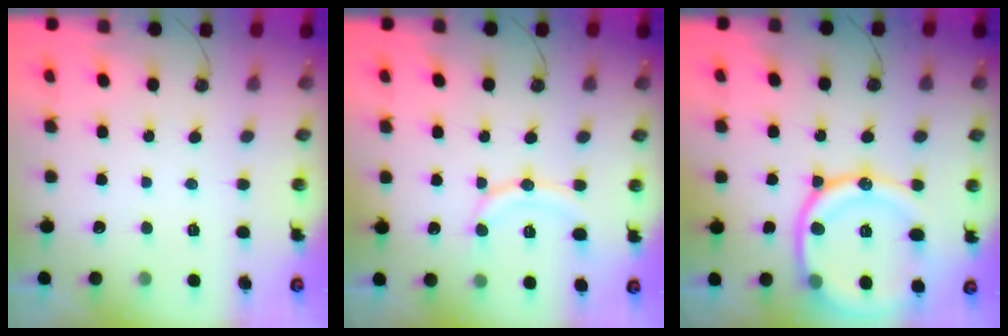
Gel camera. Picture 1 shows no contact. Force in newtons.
{"total": 10.5, "press": 10.5, "slide": 1.1}
{"total": 20.4, "press": 20.2, "slide": 2.4}